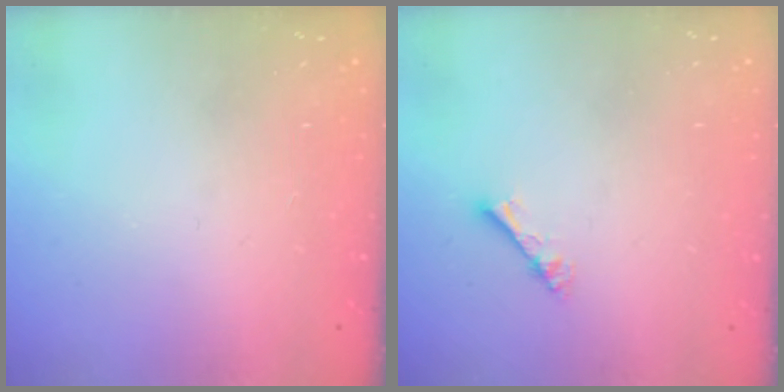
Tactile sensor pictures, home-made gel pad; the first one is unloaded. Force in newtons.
{"total": 2.3, "press": 2.3, "slide": 0.3}